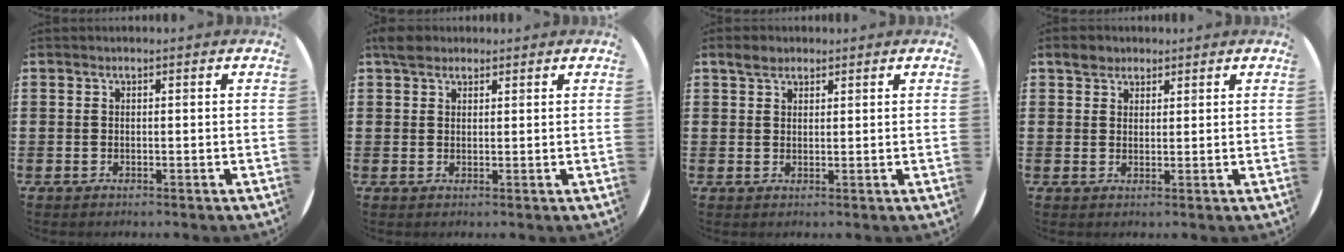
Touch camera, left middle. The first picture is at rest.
{"total": 2.4, "force": [2.1, 1.1, 0.6], "torque": [-0.007, 0.005, 0.038]}
{"total": 2.2, "force": [1.9, 1.0, 0.6], "torque": [-0.005, 0.004, 0.034]}
{"total": 2.5, "force": [2.1, 1.4, 0.2], "torque": [0.001, 0.005, 0.038]}